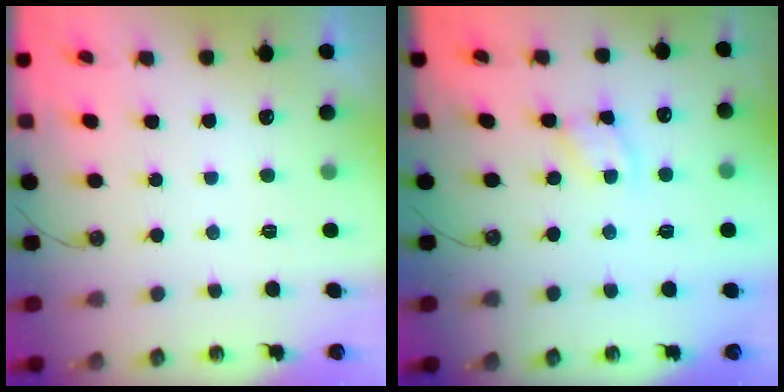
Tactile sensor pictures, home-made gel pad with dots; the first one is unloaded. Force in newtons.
{"total": 2.8, "press": 2.8, "slide": 0.3}